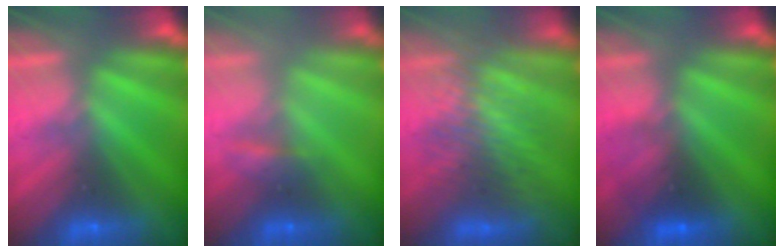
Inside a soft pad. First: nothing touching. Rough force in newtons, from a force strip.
{"total": 2.2}
{"total": 3.9}
{"total": 2.7}